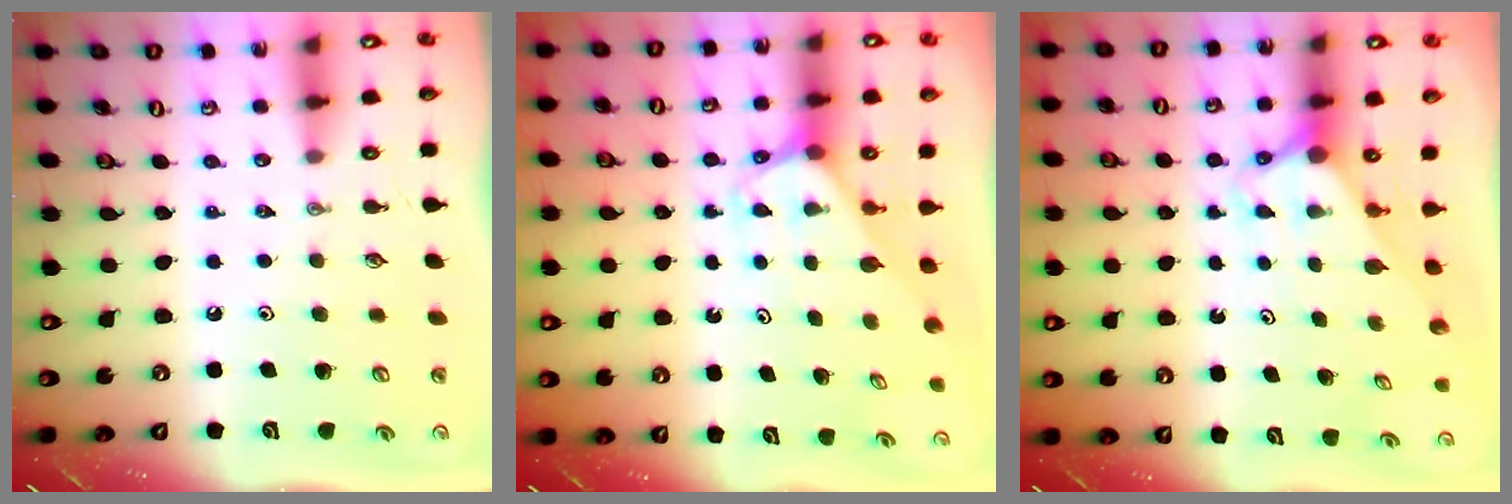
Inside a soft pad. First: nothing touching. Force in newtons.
{"total": 2.5, "press": 2.5, "slide": 0.1}
{"total": 2.8, "press": 2.8, "slide": 0.0}